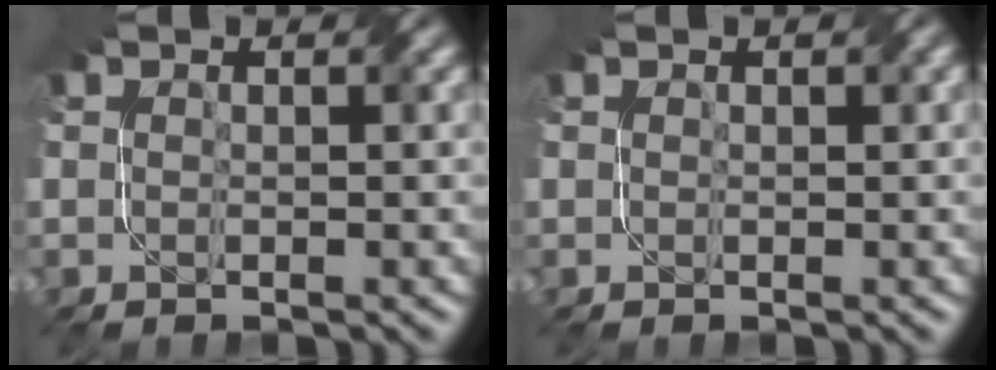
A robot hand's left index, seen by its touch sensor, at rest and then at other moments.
{"total": 0.5, "force": [0.4, 0.2, 0.3], "torque": [-0.005, 0.002, 0.007]}